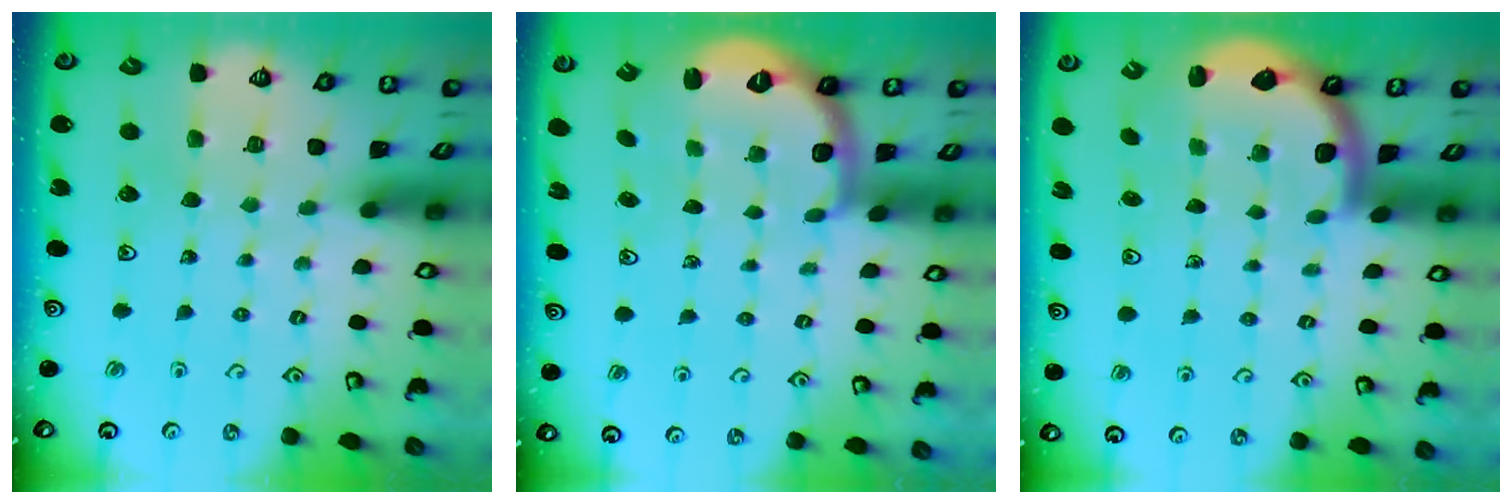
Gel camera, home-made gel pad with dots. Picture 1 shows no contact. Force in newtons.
{"total": 2.8, "press": 1.7, "slide": 2.1}
{"total": 2.2, "press": 2.2, "slide": 0.3}